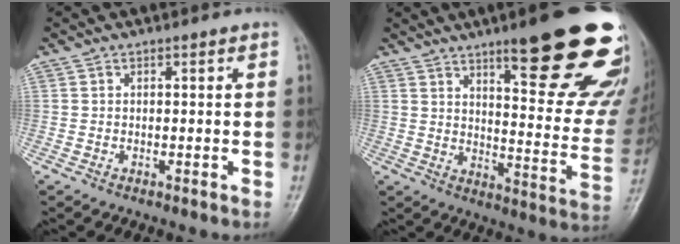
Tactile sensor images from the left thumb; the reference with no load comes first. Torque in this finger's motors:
{"motor_torque": [2.49, 2.52, 1.72, -1.04, 0.22]}